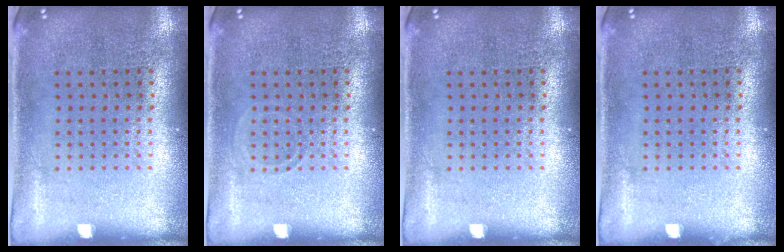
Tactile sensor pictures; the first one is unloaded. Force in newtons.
{"total": 0.6, "press": 0.5, "slide": 0.2}
{"total": 0.0}
{"total": 0.0}